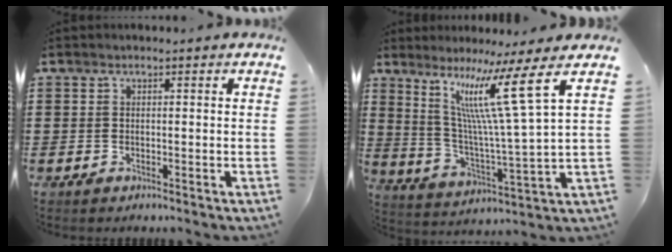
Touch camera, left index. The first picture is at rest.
{"total": 12.7, "force": [7.1, -0.6, 10.4], "torque": [-0.214, -0.034, 0.106]}